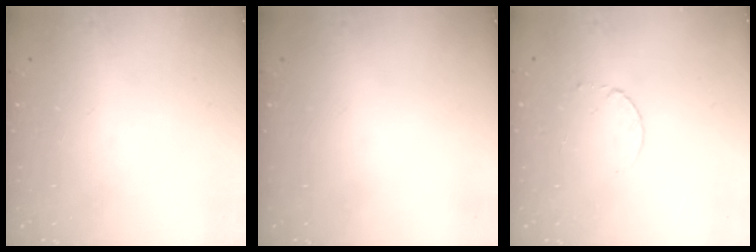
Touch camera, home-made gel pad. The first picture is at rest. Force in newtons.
{"total": 0.0}
{"total": 2.6, "press": 2.6, "slide": 0.3}